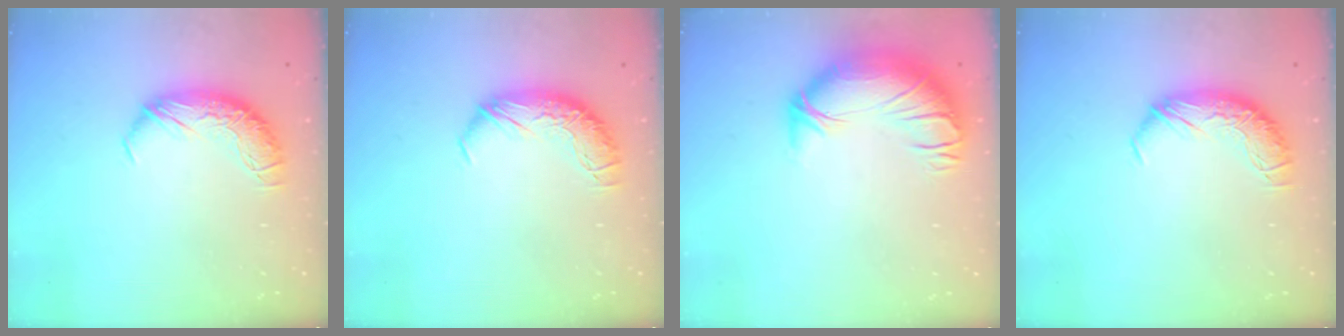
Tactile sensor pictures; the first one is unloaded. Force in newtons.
{"total": 0.0}
{"total": 3.7, "press": 1.9, "slide": 3.2}
{"total": 0.0}